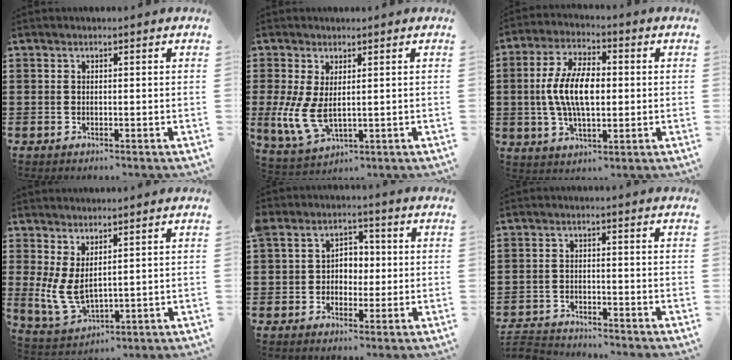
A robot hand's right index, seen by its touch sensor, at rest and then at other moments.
{"total": 6.6, "force": [0.7, 3.5, 5.5], "torque": [-0.140, -0.009, 0.012]}
{"total": 9.3, "force": [-0.1, 4.5, 8.2], "torque": [-0.179, 0.006, -0.009]}
{"total": 5.3, "force": [1.4, 2.8, 4.4], "torque": [-0.115, -0.009, 0.024]}
{"total": 4.4, "force": [-0.1, 4.0, 1.7], "torque": [-0.048, 0.017, -0.007]}
{"total": 2.9, "force": [-2.9, 0.4, -0.2], "torque": [-0.012, -0.002, -0.066]}